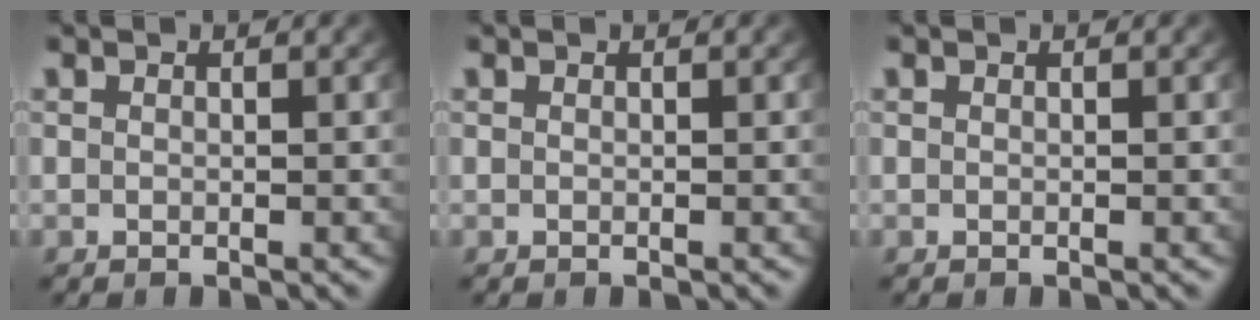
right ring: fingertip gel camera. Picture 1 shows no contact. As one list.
[{"total": 0.0}, {"total": 0.0}]